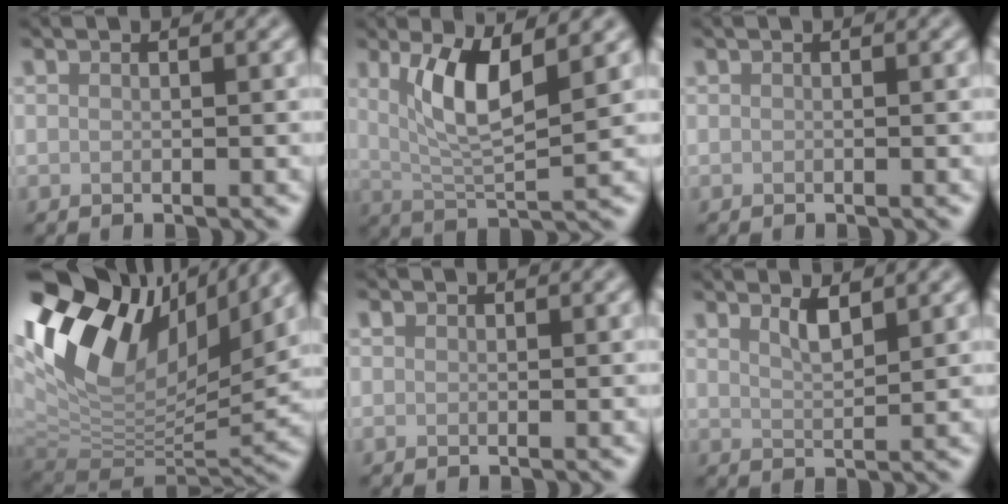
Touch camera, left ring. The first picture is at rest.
{"total": 5.4, "force": [1.2, 1.5, 5.1], "torque": [-0.100, -0.012, 0.025]}
{"total": 0.0}
{"total": 15.6, "force": [5.3, 9.5, 11.1], "torque": [-0.242, 0.022, 0.091]}
{"total": 0.7, "force": [-0.5, 0.4, 0.3], "torque": [-0.008, -0.001, -0.013]}
{"total": 1.7, "force": [0.6, 0.5, 1.5], "torque": [-0.028, -0.008, 0.009]}